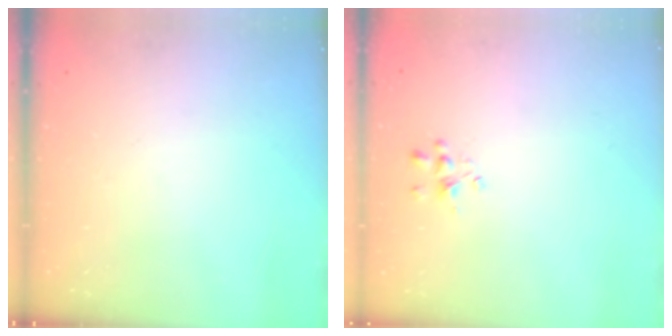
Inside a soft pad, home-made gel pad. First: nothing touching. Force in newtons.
{"total": 1.5, "press": 1.4, "slide": 0.7}